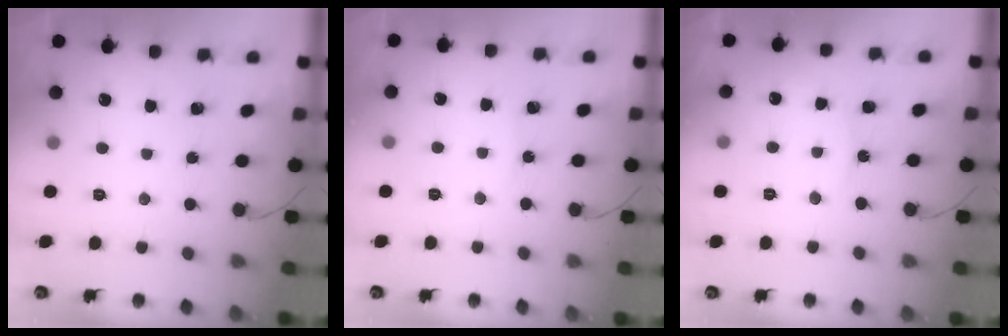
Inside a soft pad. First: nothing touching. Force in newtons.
{"total": 4.8, "press": 4.1, "slide": 2.5}
{"total": 6.1, "press": 6.1, "slide": 0.3}